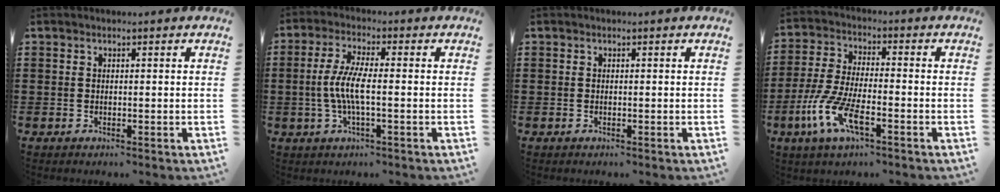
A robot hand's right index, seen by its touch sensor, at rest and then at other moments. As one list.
[{"total": 5.8, "force": [-1.0, 1.2, 5.6], "torque": [-0.128, -0.008, -0.028]}, {"total": 0.0}, {"total": 8.9, "force": [-4.3, 2.6, 7.4], "torque": [-0.188, -0.017, -0.087]}]